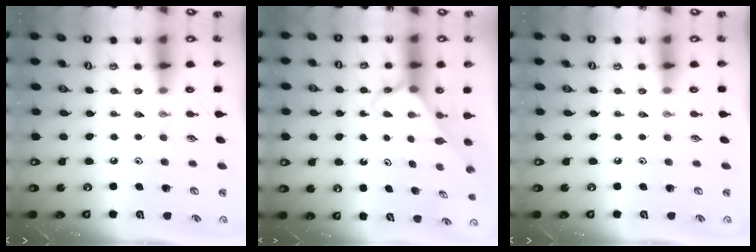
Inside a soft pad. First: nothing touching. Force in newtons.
{"total": 2.6, "press": 2.6, "slide": 0.1}
{"total": 0.0}